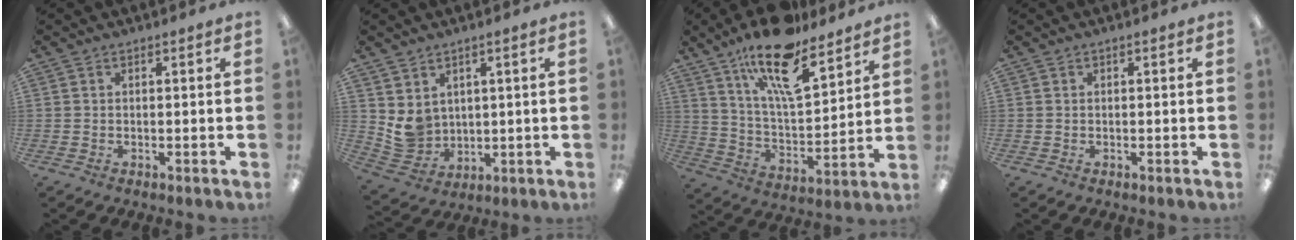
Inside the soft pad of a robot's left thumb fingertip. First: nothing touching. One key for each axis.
{"total": 6.5, "fx": 2.7, "fy": 5.7, "fz": 1.6, "tx": -0.041, "ty": -0.018, "tz": 0.059}
{"total": 19.4, "fx": 13.6, "fy": 7.0, "fz": 11.9, "tx": -0.194, "ty": -0.077, "tz": 0.230}
{"total": 0.0}